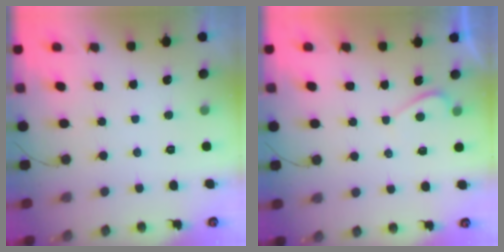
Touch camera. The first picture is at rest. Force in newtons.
{"total": 0.6, "press": 0.4, "slide": 0.5}